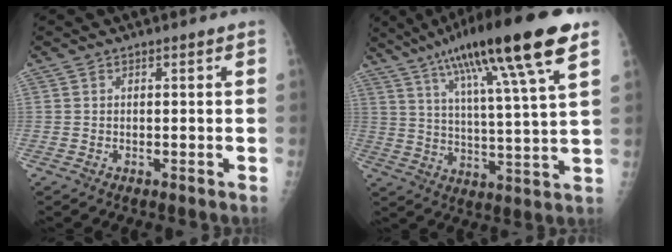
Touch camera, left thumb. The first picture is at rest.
{"total": 21.3, "force": [12.1, 2.0, 17.4], "torque": [-0.283, -0.022, 0.193]}